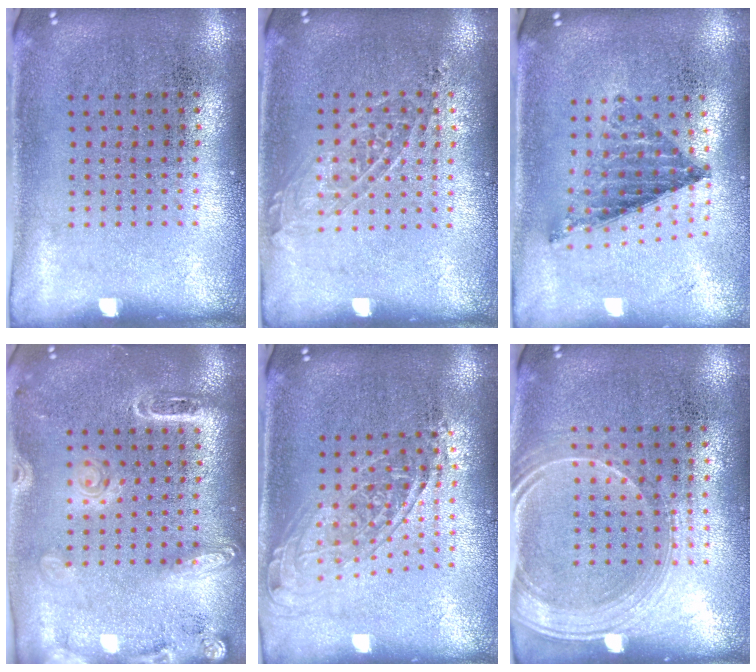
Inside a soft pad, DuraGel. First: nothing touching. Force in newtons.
{"total": 1.2, "press": 1.1, "slide": 0.5}
{"total": 0.8, "press": 0.8, "slide": 0.1}
{"total": 1.9, "press": 1.7, "slide": 0.9}
{"total": 1.5, "press": 1.2, "slide": 0.9}
{"total": 1.7, "press": 1.5, "slide": 0.9}